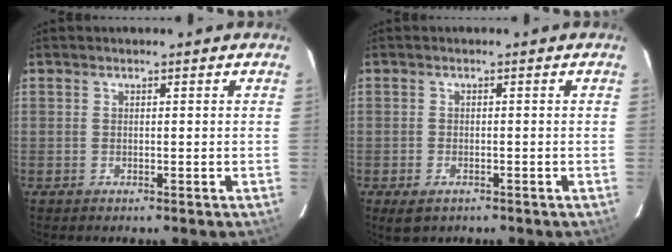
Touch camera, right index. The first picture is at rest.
{"total": 3.2, "force": [-1.9, 1.9, 1.7], "torque": [-0.035, -0.008, -0.030]}